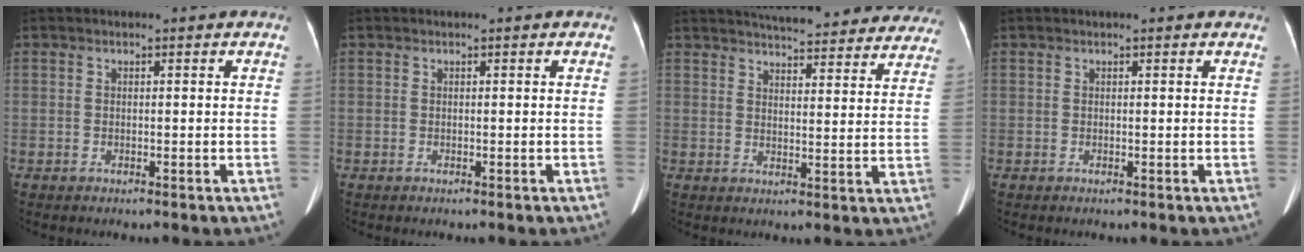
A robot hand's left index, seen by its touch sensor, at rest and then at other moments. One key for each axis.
{"total": 0.0}
{"total": 25.4, "fx": 23.2, "fy": 5.1, "fz": 9.2, "tx": -0.133, "ty": -0.029, "tz": 0.271}
{"total": 2.1, "fx": 1.7, "fy": 0.5, "fz": 1.0, "tx": -0.012, "ty": 0.020, "tz": 0.015}